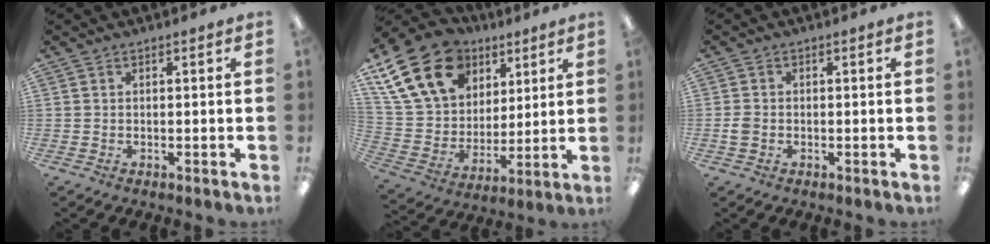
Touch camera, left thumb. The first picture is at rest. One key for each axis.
{"total": 22.9, "fx": 11.5, "fy": 16.3, "fz": 11.3, "tx": -0.222, "ty": -0.039, "tz": 0.217}
{"total": 2.2, "fx": -0.6, "fy": 1.7, "fz": 1.2, "tx": -0.020, "ty": 0.003, "tz": -0.010}